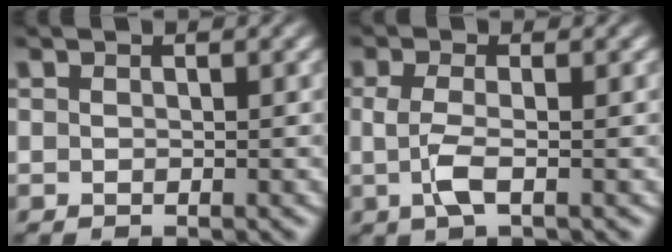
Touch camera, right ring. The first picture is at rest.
{"total": 2.3, "force": [-0.4, 0.6, 2.2], "torque": [-0.055, -0.015, -0.001]}